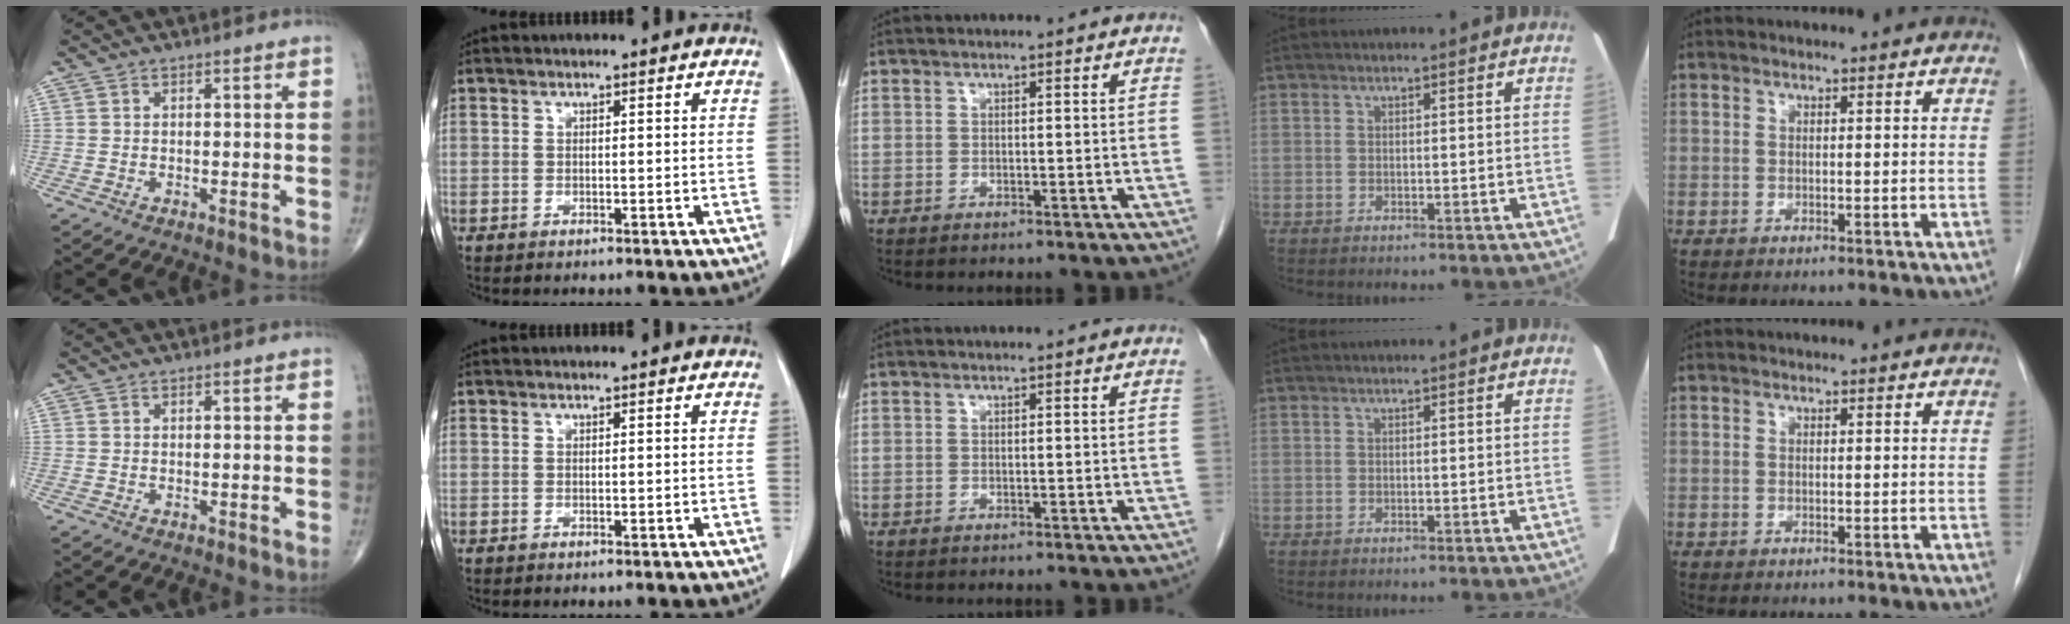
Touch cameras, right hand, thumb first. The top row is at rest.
{}